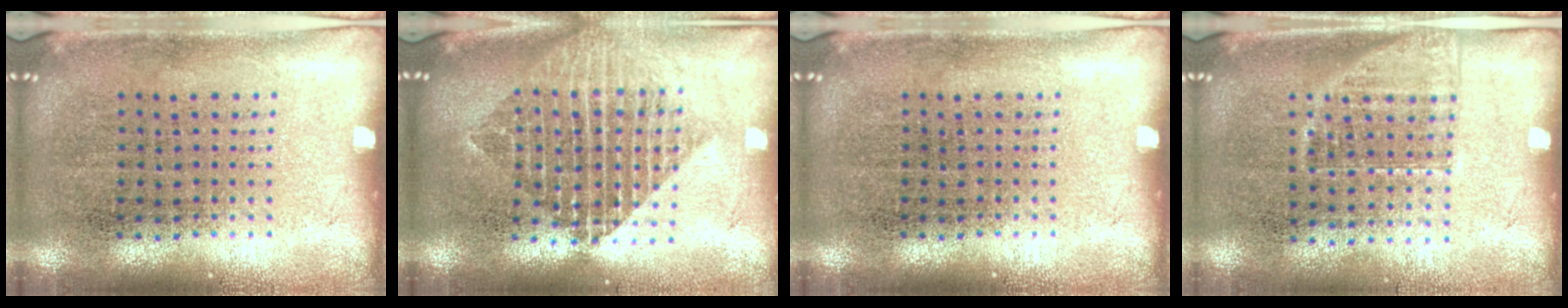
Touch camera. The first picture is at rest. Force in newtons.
{"total": 2.0, "press": 1.6, "slide": 1.2}
{"total": 0.0}
{"total": 1.2, "press": 1.0, "slide": 0.7}